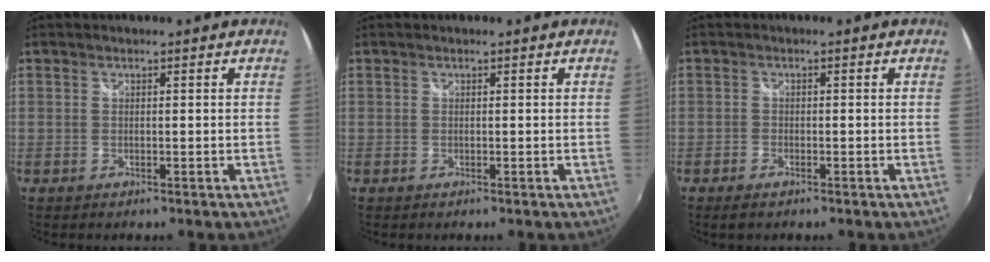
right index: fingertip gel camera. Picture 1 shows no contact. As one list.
[{"total": 0.0}, {"total": 1.6, "force": [-1.3, 0.2, 0.9], "torque": [-0.021, -0.003, -0.029]}]